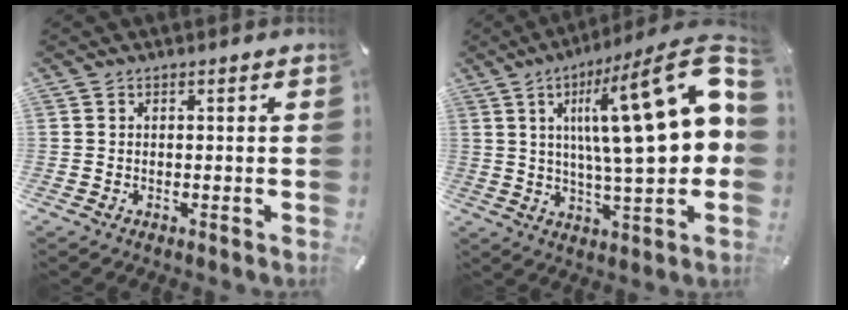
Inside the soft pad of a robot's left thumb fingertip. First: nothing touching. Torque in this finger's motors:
{"motor_torque": [1.77, 3.24, 2.77, 0.00, 0.87]}